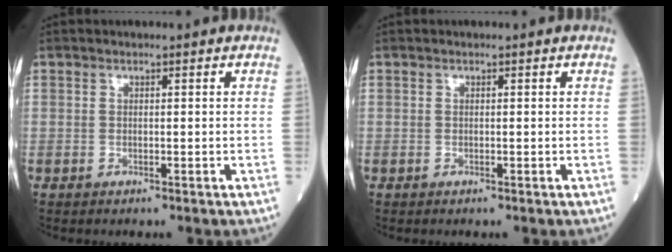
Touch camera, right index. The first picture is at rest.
{"total": 0.0}